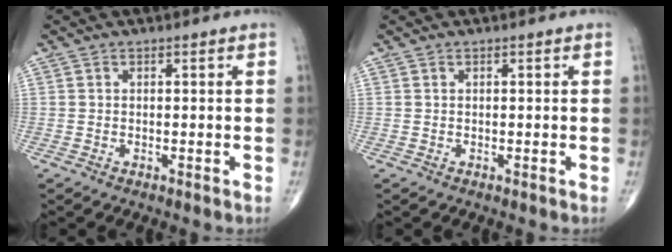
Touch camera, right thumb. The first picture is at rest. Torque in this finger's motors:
{"motor_torque": [-0.17, 0.17, 0.04, 0.22, 0.03]}